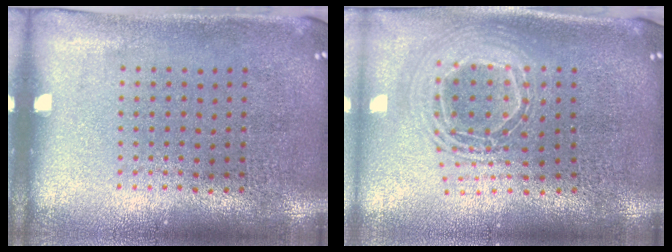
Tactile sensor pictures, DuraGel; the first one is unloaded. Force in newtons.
{"total": 2.2, "press": 1.7, "slide": 1.3}